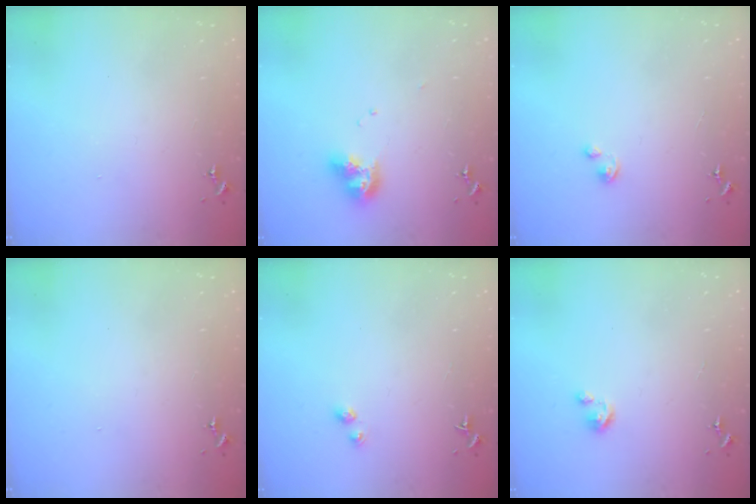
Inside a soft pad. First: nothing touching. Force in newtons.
{"total": 9.7, "press": 9.6, "slide": 1.1}
{"total": 1.9, "press": 1.9, "slide": 0.2}
{"total": 0.0}
{"total": 2.6, "press": 2.6, "slide": 0.5}
{"total": 3.7, "press": 3.6, "slide": 0.4}